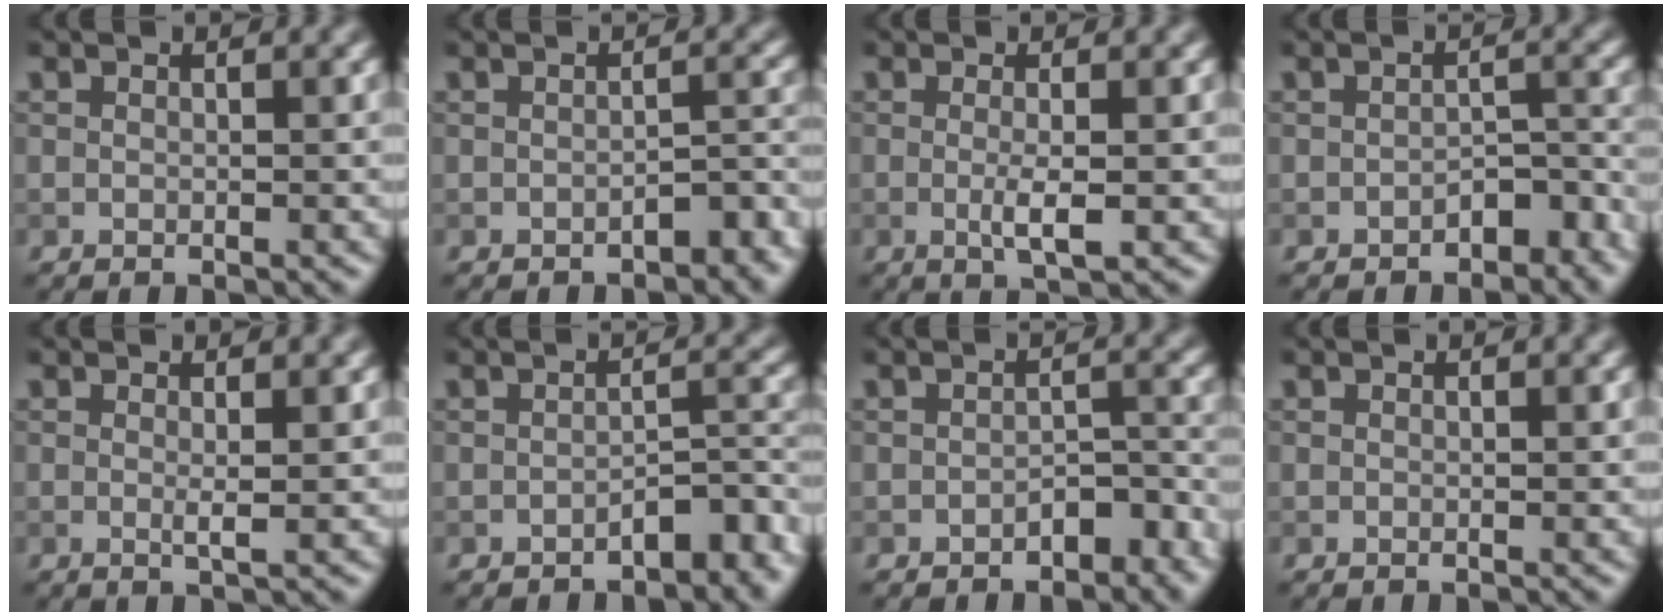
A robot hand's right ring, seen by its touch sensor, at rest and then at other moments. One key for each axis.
{"total": 2.6, "fx": -1.7, "fy": 1.0, "fz": 1.7, "tx": -0.022, "ty": 0.008, "tz": -0.023}
{"total": 2.3, "fx": -0.3, "fy": 0.4, "fz": 2.3, "tx": -0.043, "ty": -0.007, "tz": -0.005}
{"total": 3.5, "fx": -2.3, "fy": 1.9, "fz": 1.9, "tx": -0.019, "ty": 0.004, "tz": -0.033}
{"total": 1.0, "fx": 0.2, "fy": 0.1, "fz": 1.0, "tx": -0.018, "ty": -0.002, "tz": 0.001}
{"total": 3.7, "fx": -2.4, "fy": 1.5, "fz": 2.5, "tx": -0.028, "ty": 0.008, "tz": -0.035}
{"total": 3.1, "fx": -2.0, "fy": 1.6, "fz": 1.8, "tx": -0.021, "ty": 0.006, "tz": -0.030}
{"total": 0.0}